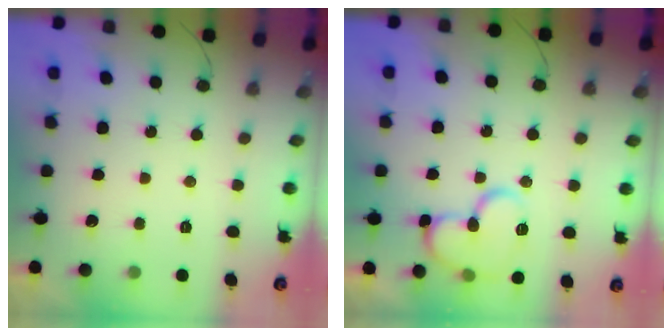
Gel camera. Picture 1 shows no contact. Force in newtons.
{"total": 14.1, "press": 14.0, "slide": 1.8}